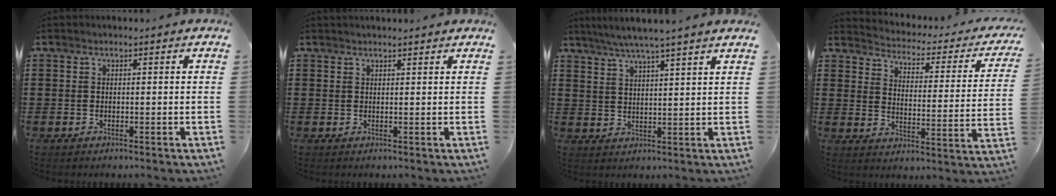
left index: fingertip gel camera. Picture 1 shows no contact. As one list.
[{"total": 1.0, "force": [1.0, 0.1, 0.2], "torque": [-0.006, -0.001, 0.020]}, {"total": 4.7, "force": [4.1, -0.7, 2.2], "torque": [-0.054, -0.014, 0.071]}, {"total": 2.0, "force": [2.0, 0.2, 0.2], "torque": [-0.025, -0.027, 0.022]}]